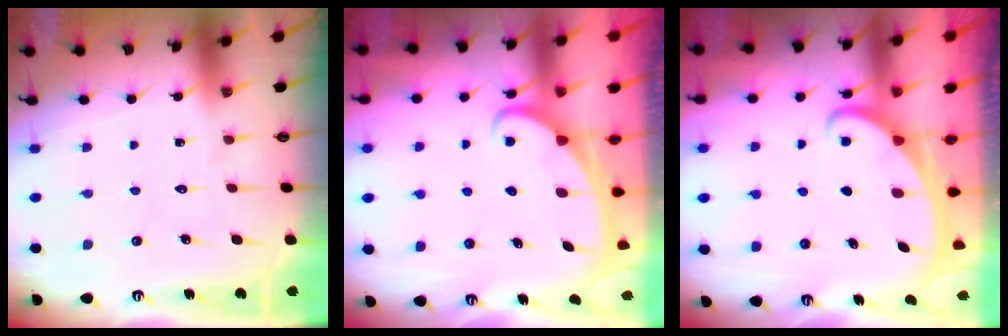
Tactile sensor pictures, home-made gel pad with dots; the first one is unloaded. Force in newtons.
{"total": 2.4, "press": 2.3, "slide": 0.3}
{"total": 2.2, "press": 2.2, "slide": 0.3}